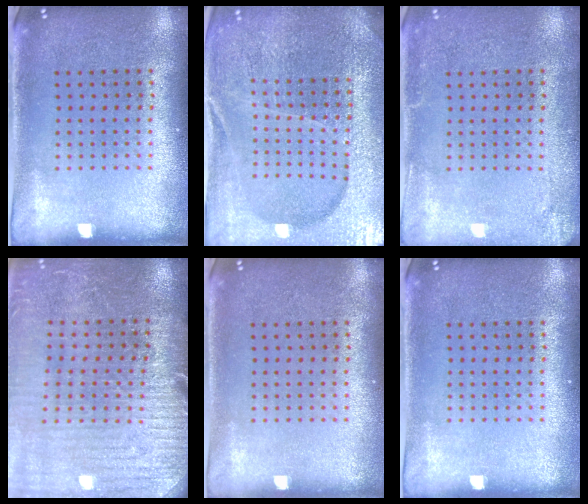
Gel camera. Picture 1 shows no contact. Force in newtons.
{"total": 5.5, "press": 5.0, "slide": 2.4}
{"total": 2.1, "press": 2.1, "slide": 0.2}
{"total": 3.0, "press": 3.0, "slide": 0.4}
{"total": 0.0}
{"total": 0.0}